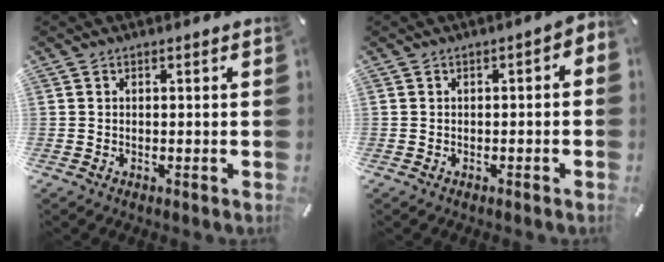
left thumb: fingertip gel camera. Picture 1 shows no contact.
{"total": 2.4, "force": [-1.3, 1.0, 1.6], "torque": [-0.028, 0.010, -0.026]}